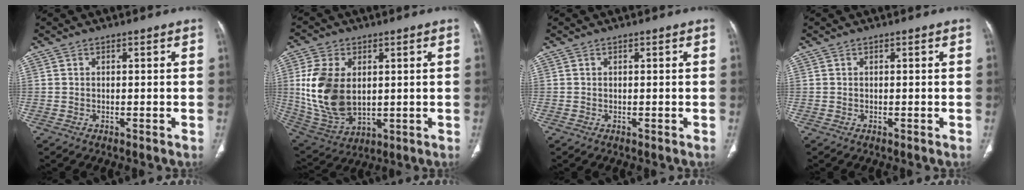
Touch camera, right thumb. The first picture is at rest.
{"total": 15.6, "force": [1.7, 10.0, 11.8], "torque": [-0.226, -0.011, 0.050]}
{"total": 0.0}
{"total": 0.0}